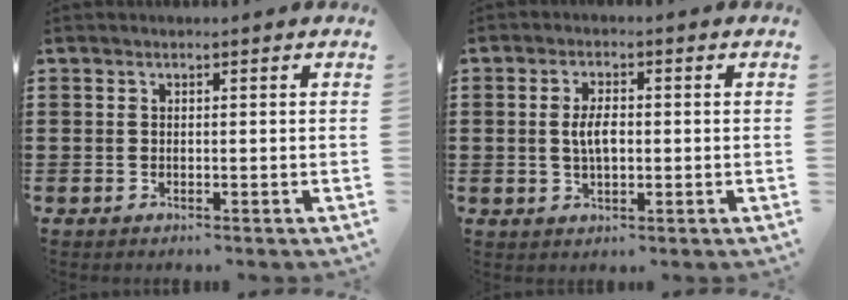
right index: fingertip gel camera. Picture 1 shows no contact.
{"total": 4.1, "force": [0.1, 1.9, 3.7], "torque": [-0.073, 0.006, 0.000]}